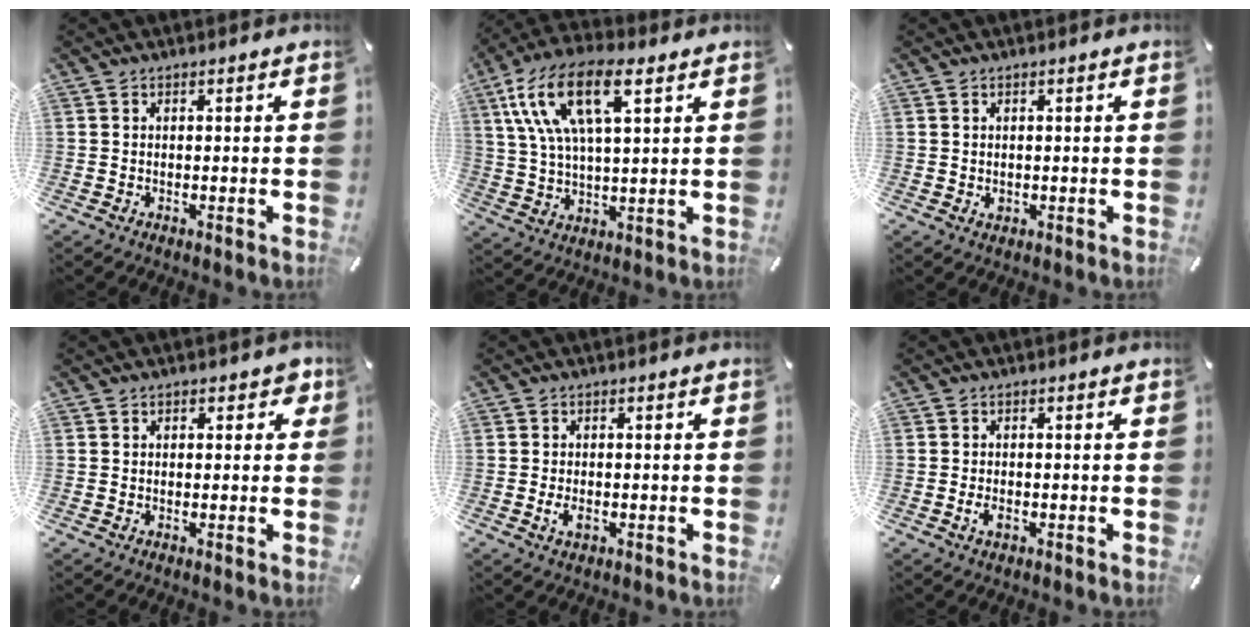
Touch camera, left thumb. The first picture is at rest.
{"total": 16.0, "force": [7.7, 6.7, 12.3], "torque": [-0.275, -0.007, 0.134]}
{"total": 0.9, "force": [0.1, 0.9, 0.4], "torque": [-0.008, 0.004, 0.001]}
{"total": 2.9, "force": [1.1, 1.9, 1.8], "torque": [-0.004, -0.004, 0.011]}
{"total": 2.5, "force": [-0.6, 1.4, 2.0], "torque": [-0.051, -0.004, -0.015]}
{"total": 2.1, "force": [-0.7, 1.1, 1.7], "torque": [-0.038, -0.001, -0.015]}